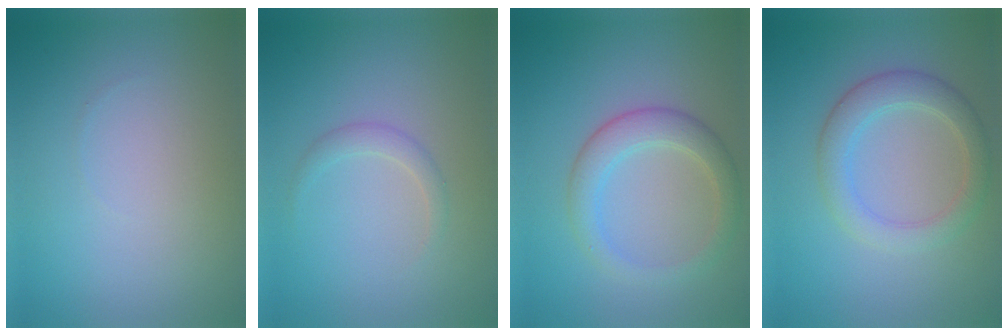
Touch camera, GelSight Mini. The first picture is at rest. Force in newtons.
{"total": 1.2, "press": 1.2, "slide": 0.0}
{"total": 3.6, "press": 3.6, "slide": 0.2}
{"total": 3.7, "press": 3.7, "slide": 0.3}